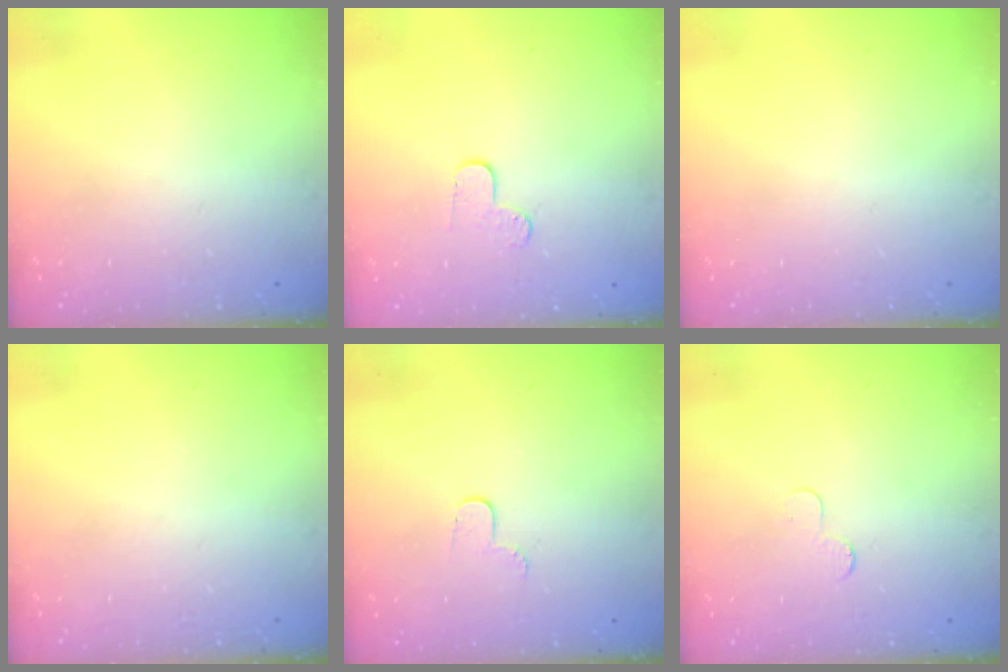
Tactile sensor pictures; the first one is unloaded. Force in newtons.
{"total": 3.8, "press": 3.8, "slide": 0.3}
{"total": 0.0}
{"total": 0.0}
{"total": 4.0, "press": 3.9, "slide": 0.3}
{"total": 3.7, "press": 3.7, "slide": 0.4}